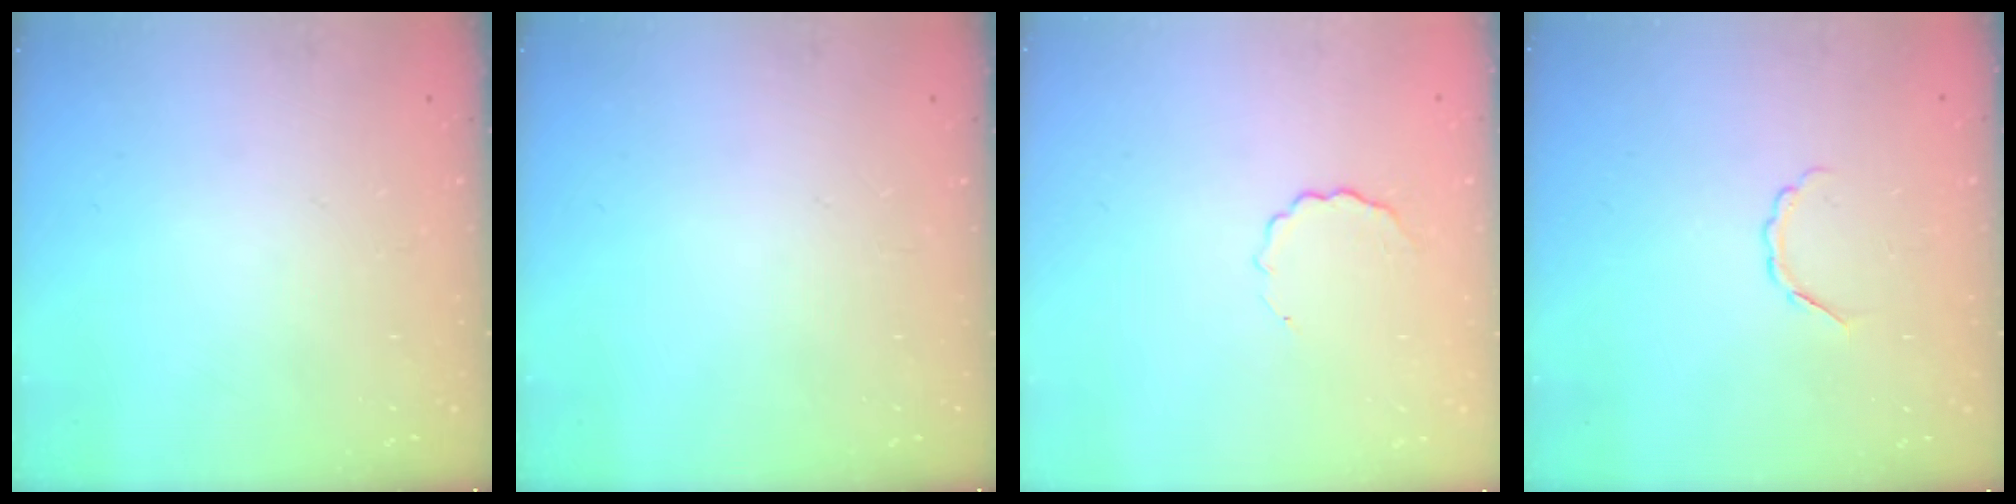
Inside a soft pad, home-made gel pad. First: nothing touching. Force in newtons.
{"total": 0.0}
{"total": 3.9, "press": 3.8, "slide": 0.9}
{"total": 3.6, "press": 3.6, "slide": 0.7}